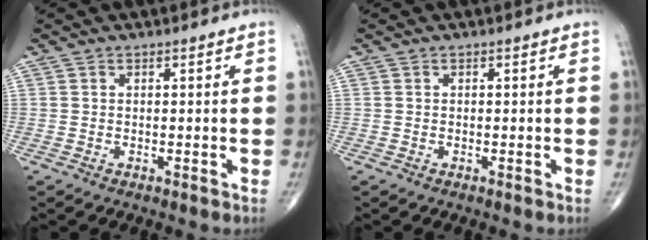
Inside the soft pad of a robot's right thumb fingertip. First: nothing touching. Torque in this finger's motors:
{"motor_torque": [0.06, 0.10, -0.11, -0.09, 0.03]}